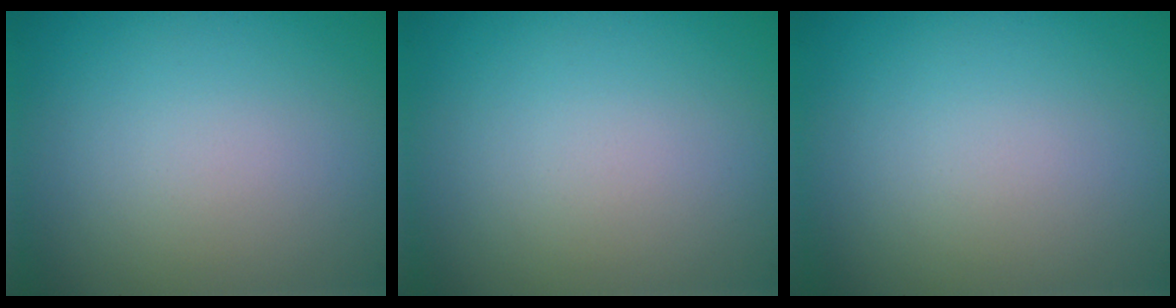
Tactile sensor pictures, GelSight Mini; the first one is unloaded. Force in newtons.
{"total": 0.0}
{"total": 0.0}